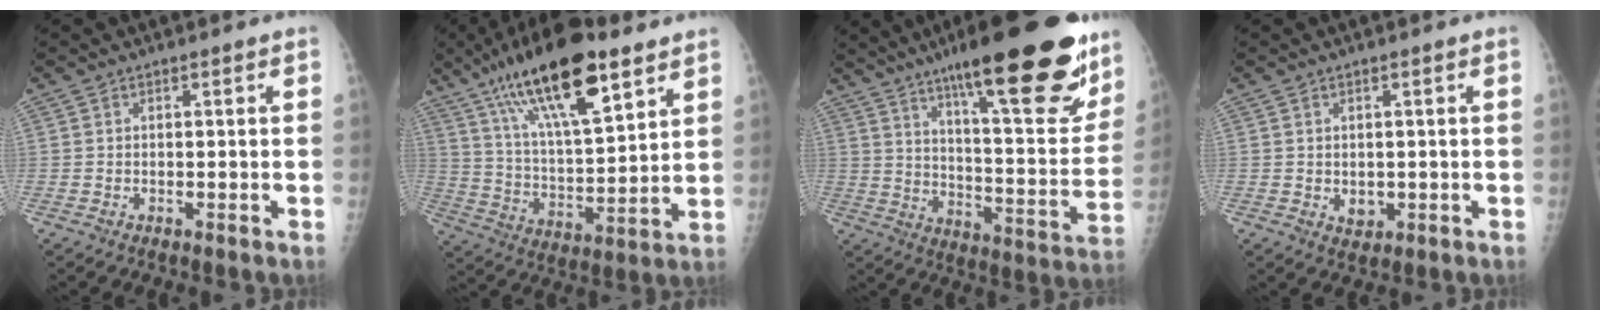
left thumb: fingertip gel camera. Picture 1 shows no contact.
{"total": 21.7, "force": [12.8, 6.7, 16.1], "torque": [-0.262, -0.043, 0.227]}
{"total": 28.6, "force": [18.1, 6.5, 21.1], "torque": [-0.277, -0.066, 0.273]}
{"total": 2.5, "force": [-0.2, 2.0, 1.5], "torque": [-0.013, -0.002, 0.005]}